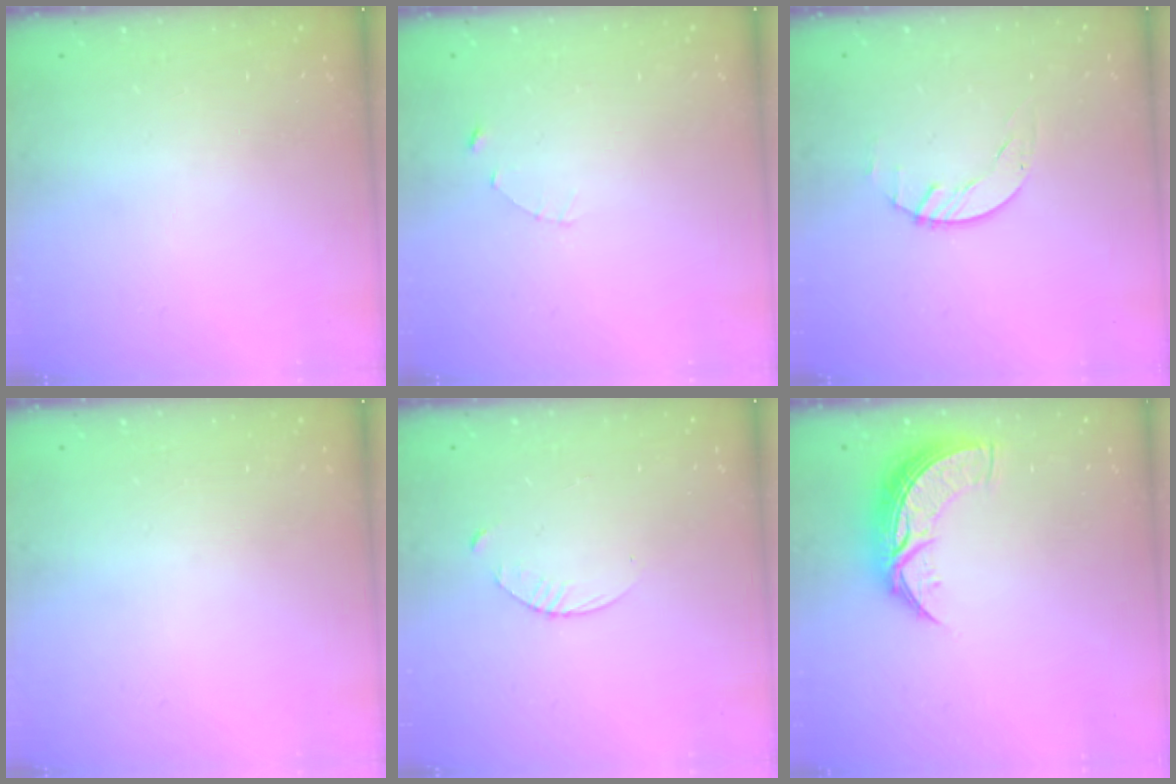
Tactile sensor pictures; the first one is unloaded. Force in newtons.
{"total": 1.0, "press": 1.0, "slide": 0.2}
{"total": 1.7, "press": 1.7, "slide": 0.1}
{"total": 0.0}
{"total": 3.8, "press": 3.7, "slide": 0.5}
{"total": 9.5, "press": 9.5, "slide": 0.8}